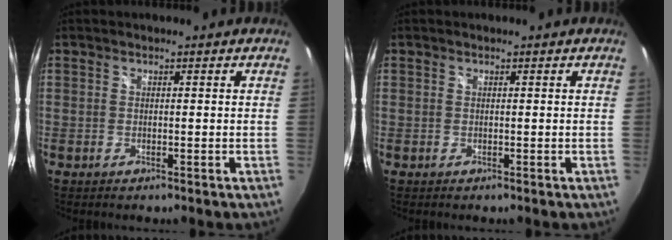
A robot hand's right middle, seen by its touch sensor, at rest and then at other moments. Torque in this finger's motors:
{"motor_torque": [-0.15, -0.15, 0.00, 0.00]}